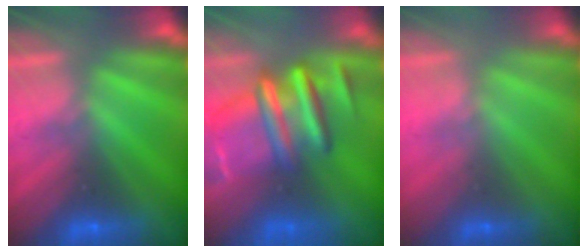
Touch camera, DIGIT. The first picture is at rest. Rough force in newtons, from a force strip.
{"total": 7.9}
{"total": 2.2}